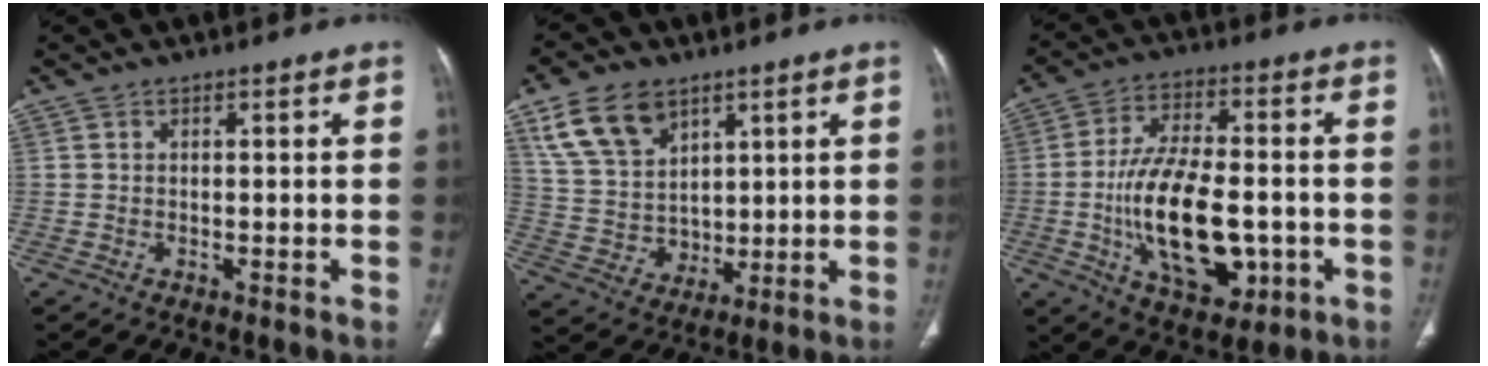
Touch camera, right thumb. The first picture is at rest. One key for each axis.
{"total": 13.3, "fx": 7.1, "fy": 9.2, "fz": 6.4, "tx": -0.095, "ty": -0.029, "tz": 0.149}
{"total": 19.0, "fx": -3.6, "fy": 9.6, "fz": 16.0, "tx": -0.260, "ty": 0.011, "tz": -0.047}